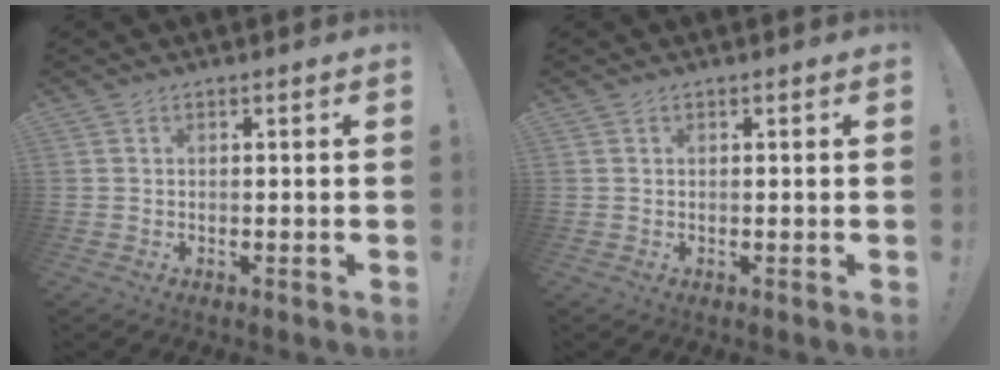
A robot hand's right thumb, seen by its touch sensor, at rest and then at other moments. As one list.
[{"total": 0.0}]